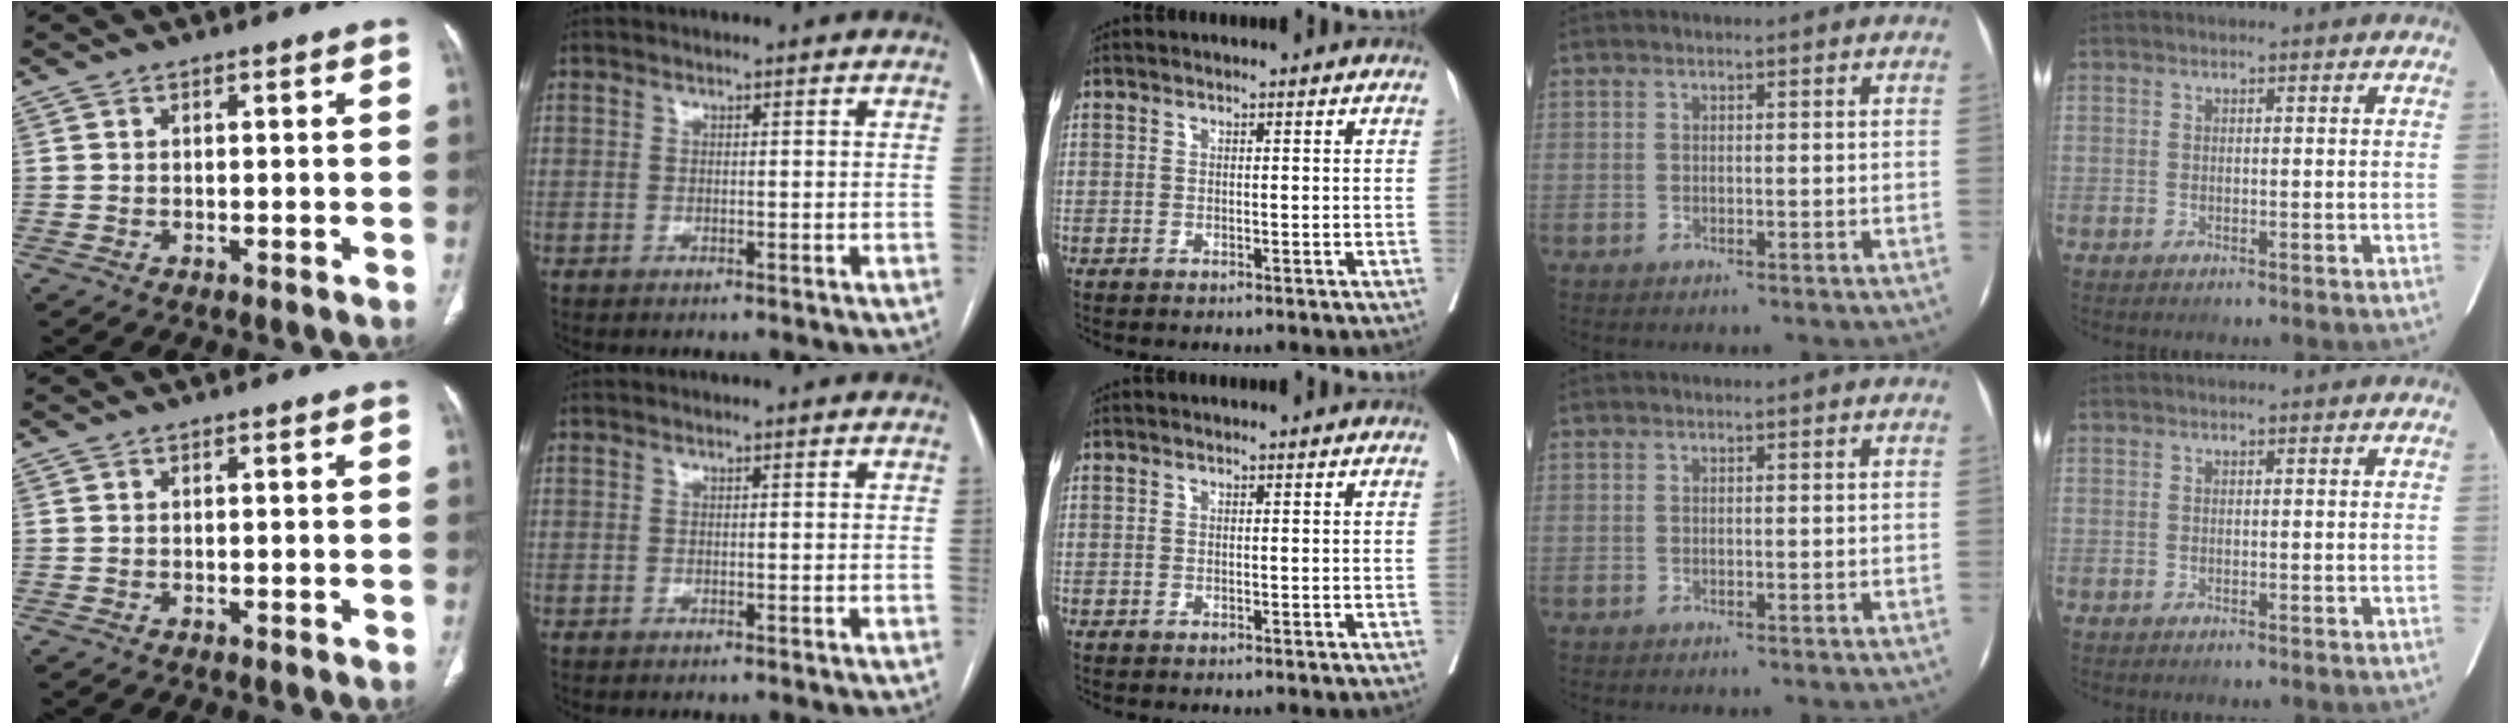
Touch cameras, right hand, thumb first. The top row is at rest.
{}